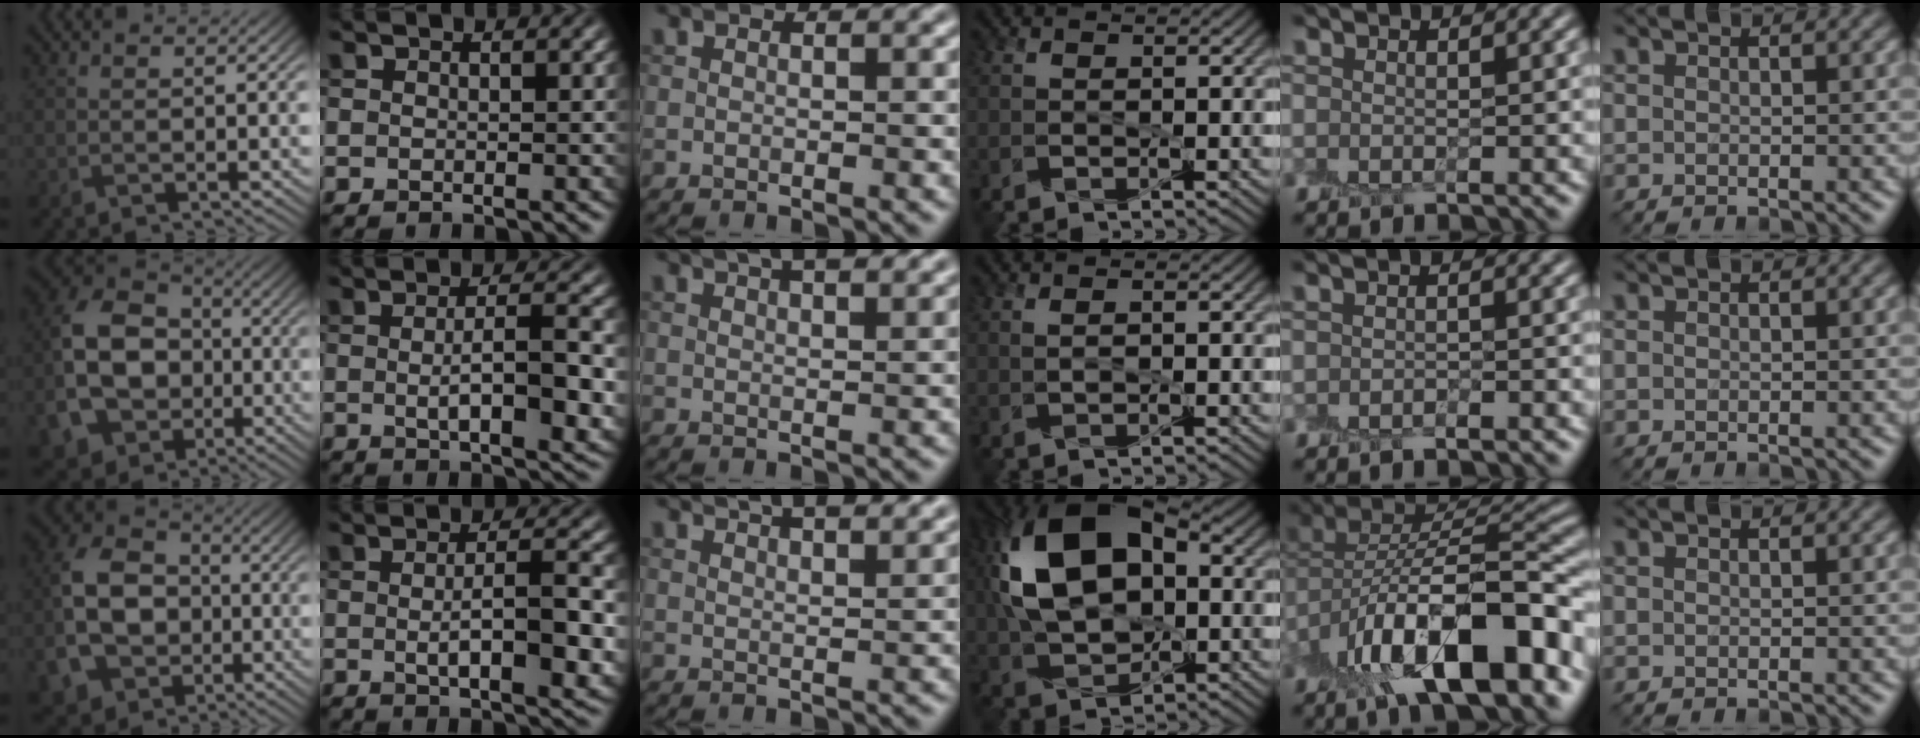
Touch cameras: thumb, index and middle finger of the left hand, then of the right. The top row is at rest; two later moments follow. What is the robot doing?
{"motion": "peel", "object": "plastic screen protector"}